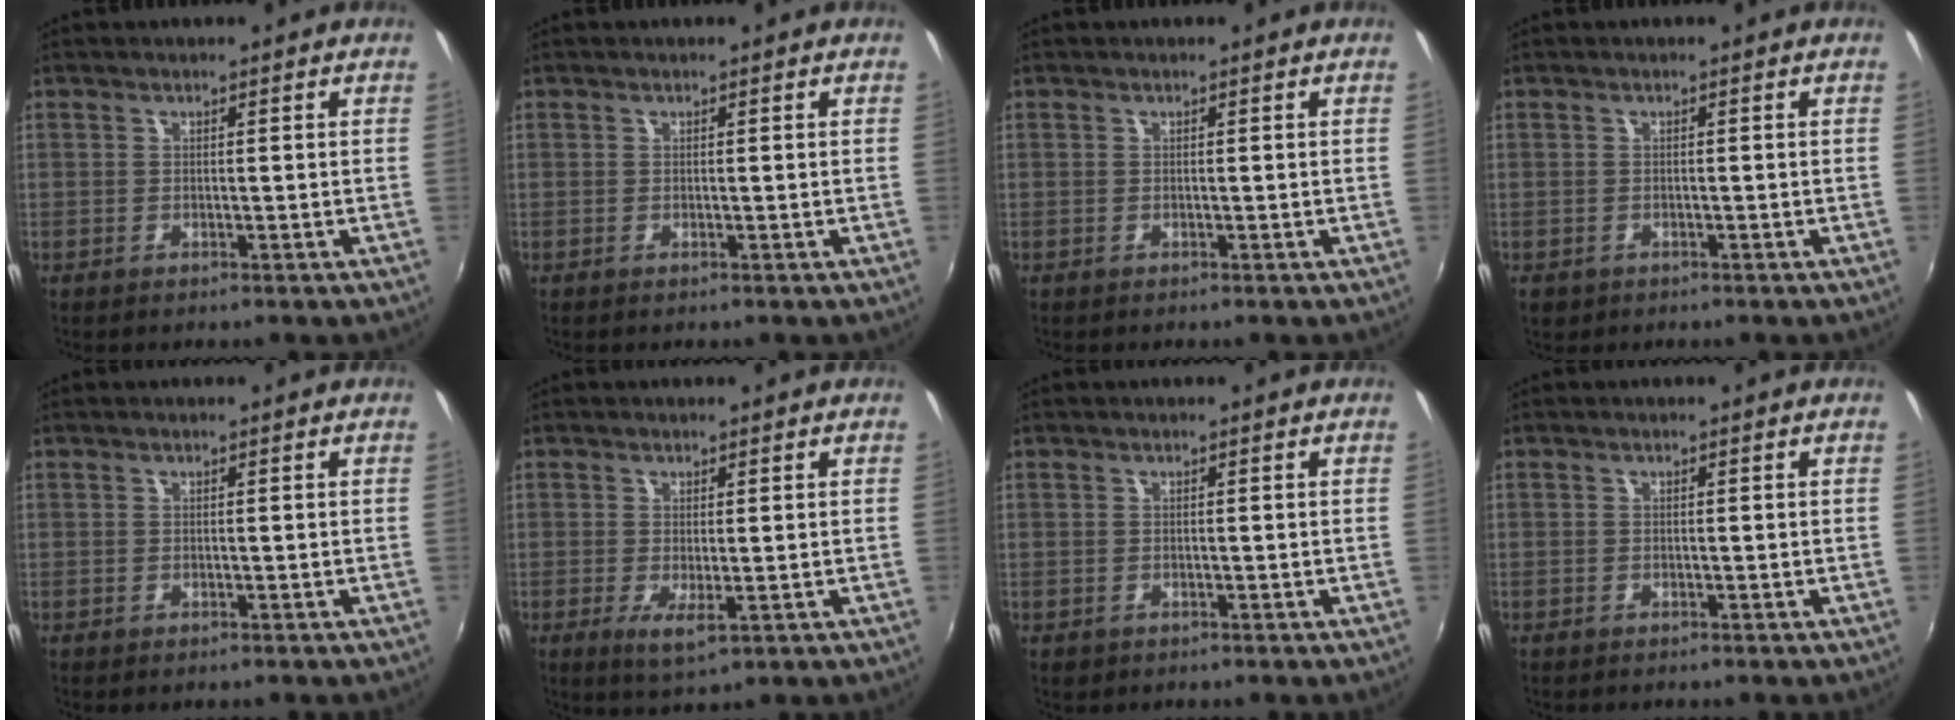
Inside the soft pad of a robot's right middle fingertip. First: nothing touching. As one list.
[{"total": 0.0}, {"total": 0.0}, {"total": 1.9, "force": [-0.8, 1.5, 0.8], "torque": [-0.018, -0.006, -0.012]}, {"total": 0.0}, {"total": 3.9, "force": [-0.9, 1.1, 3.6], "torque": [-0.066, -0.018, -0.012]}, {"total": 1.0, "force": [-0.5, 0.8, 0.3], "torque": [-0.007, -0.004, -0.008]}, {"total": 0.7, "force": [-0.6, 0.4, 0.0], "torque": [-0.002, 0.000, -0.011]}]